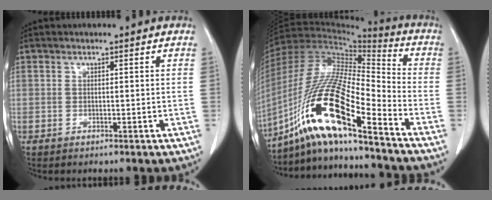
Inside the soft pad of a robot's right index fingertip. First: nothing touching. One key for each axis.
{"total": 18.6, "fx": -11.8, "fy": 1.7, "fz": 14.3, "tx": -0.289, "ty": -0.012, "tz": -0.218}